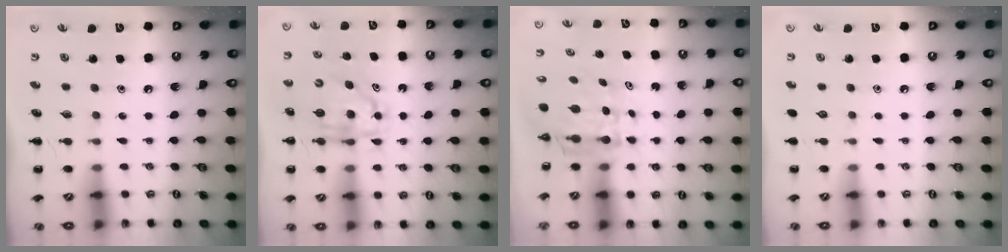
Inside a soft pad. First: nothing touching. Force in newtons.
{"total": 6.7, "press": 6.6, "slide": 1.0}
{"total": 6.0, "press": 5.9, "slide": 1.4}
{"total": 0.0}